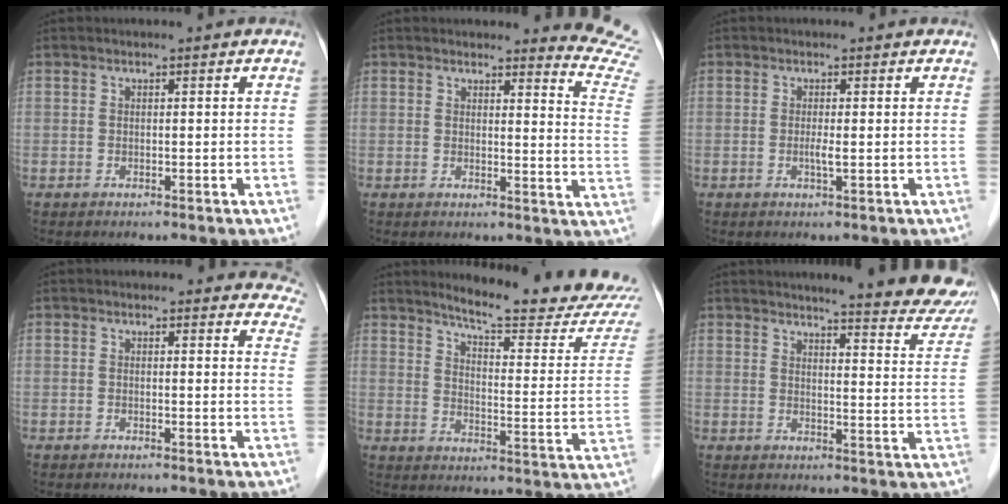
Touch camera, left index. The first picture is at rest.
{"total": 9.1, "force": [9.1, -0.7, -0.1], "torque": [0.014, -0.126, 0.065]}
{"total": 1.2, "force": [-0.5, -0.1, 1.1], "torque": [-0.027, -0.007, -0.009]}
{"total": 8.8, "force": [8.4, 2.5, 1.0], "torque": [0.037, -0.032, 0.045]}
{"total": 18.6, "force": [17.5, 0.0, 6.3], "torque": [-0.091, -0.109, 0.212]}
{"total": 16.7, "force": [14.6, 1.7, 7.9], "torque": [-0.083, -0.063, 0.154]}